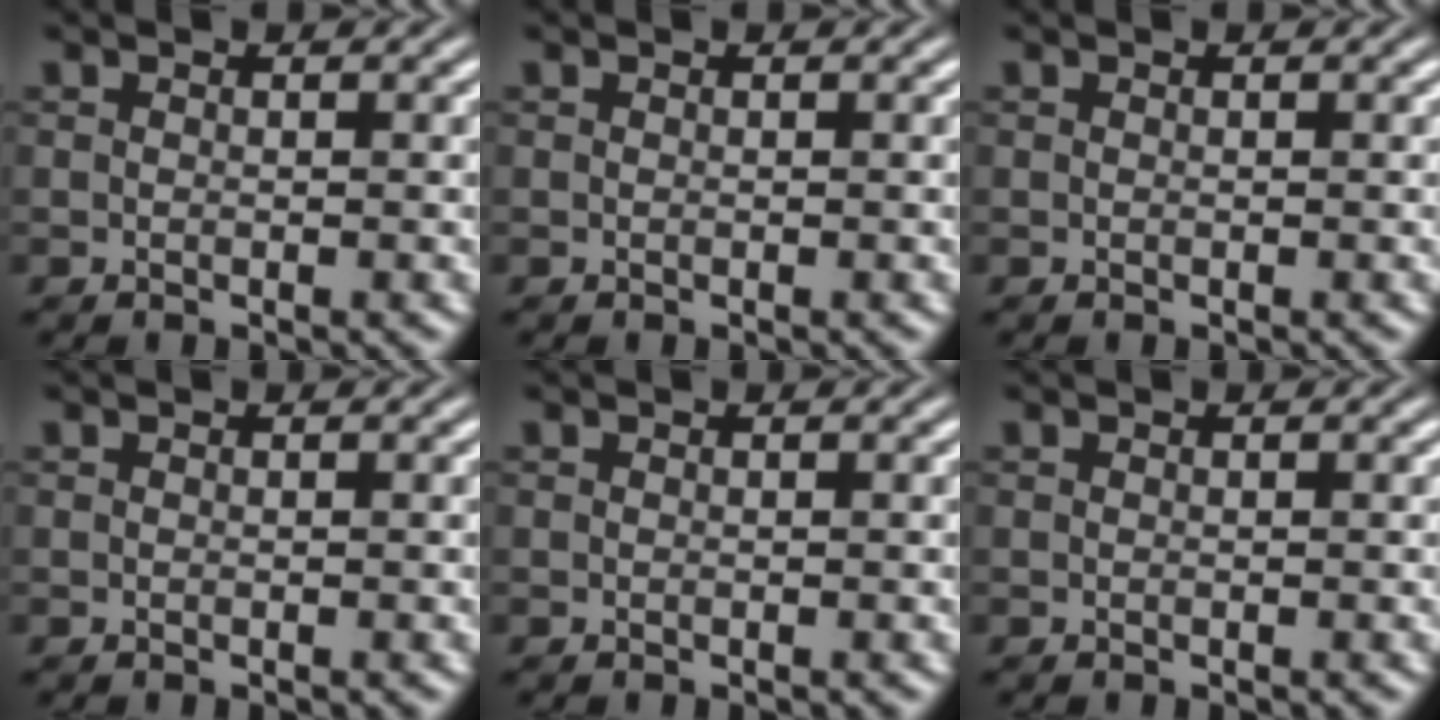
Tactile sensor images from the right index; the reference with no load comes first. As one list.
[{"total": 0.0}, {"total": 0.0}, {"total": 0.0}, {"total": 0.0}, {"total": 0.0}]